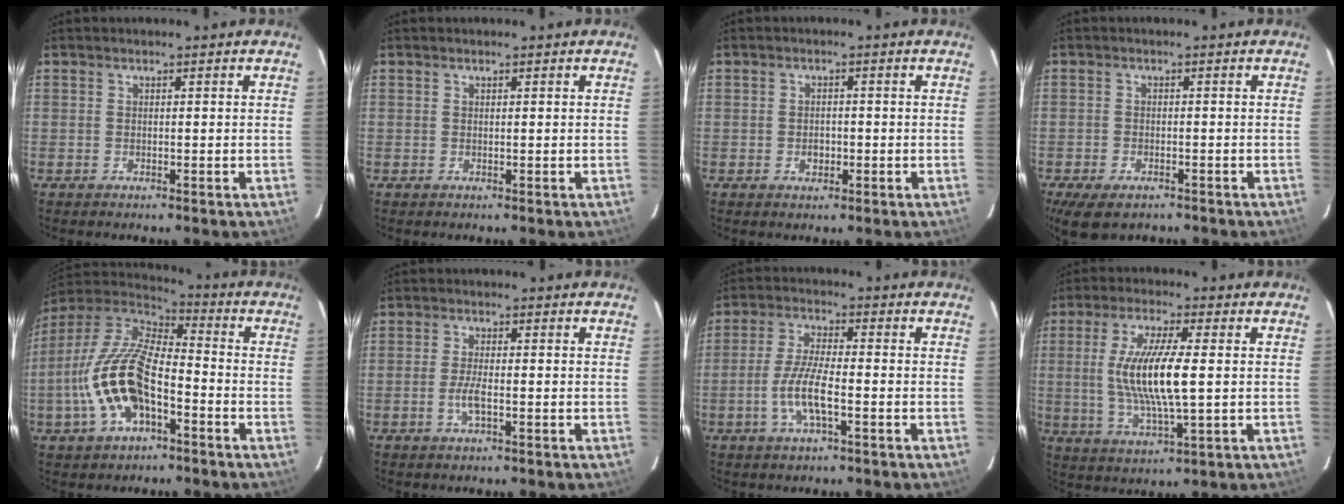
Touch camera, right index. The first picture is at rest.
{"total": 0.0}
{"total": 2.3, "force": [-0.6, 1.8, 1.2], "torque": [-0.020, 0.004, -0.008]}
{"total": 7.2, "force": [-4.9, 3.5, 4.0], "torque": [-0.093, -0.024, -0.080]}
{"total": 17.6, "force": [-5.9, 7.9, 14.6], "torque": [-0.306, -0.003, -0.115]}
{"total": 3.3, "force": [-1.1, 0.7, 3.0], "torque": [-0.064, -0.003, -0.022]}
{"total": 7.8, "force": [-2.5, 1.6, 7.1], "torque": [-0.147, -0.002, -0.051]}
{"total": 12.6, "force": [0.4, 2.5, 12.4], "torque": [-0.240, -0.006, 0.012]}